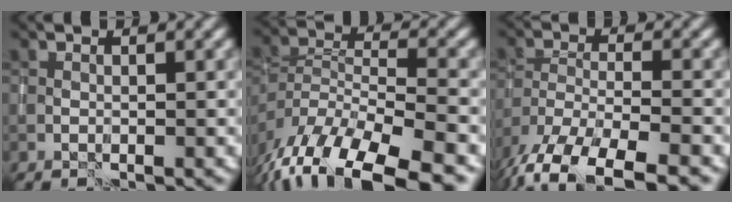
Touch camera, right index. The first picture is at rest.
{"total": 10.9, "force": [-7.6, 3.8, 6.9], "torque": [-0.126, -0.003, -0.129]}
{"total": 12.0, "force": [-9.0, 4.7, 6.4], "torque": [-0.134, -0.032, -0.131]}